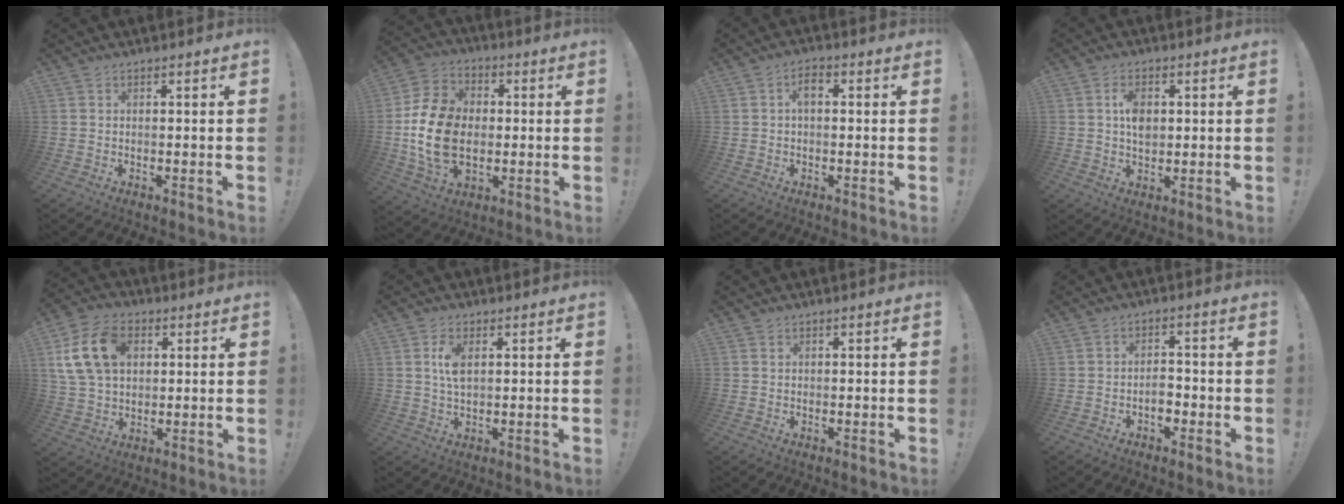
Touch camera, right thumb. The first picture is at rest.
{"total": 19.0, "force": [-1.6, 13.9, 12.9], "torque": [-0.239, 0.020, -0.022]}
{"total": 3.3, "force": [0.3, 1.7, 2.8], "torque": [-0.052, 0.011, 0.003]}
{"total": 5.9, "force": [0.9, 3.6, 4.5], "torque": [-0.058, -0.002, 0.013]}
{"total": 15.9, "force": [5.1, 11.2, 10.1], "torque": [-0.188, -0.004, 0.099]}
{"total": 5.2, "force": [1.3, 2.5, 4.4], "torque": [-0.083, -0.003, 0.017]}
{"total": 0.0}
{"total": 4.3, "force": [-2.0, 2.6, 2.7], "torque": [-0.038, 0.006, -0.036]}